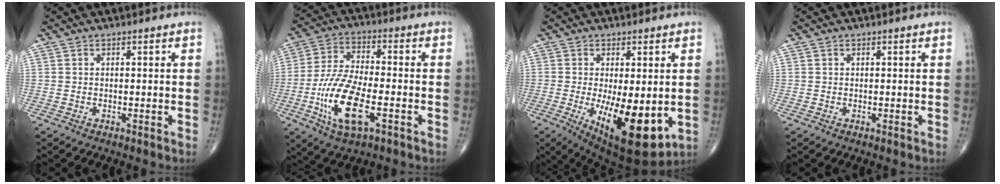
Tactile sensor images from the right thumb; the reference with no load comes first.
{"total": 14.9, "force": [-4.9, 6.0, 12.8], "torque": [-0.259, 0.014, -0.088]}
{"total": 14.9, "force": [-2.9, 5.7, 13.5], "torque": [-0.204, -0.030, -0.026]}
{"total": 0.0}